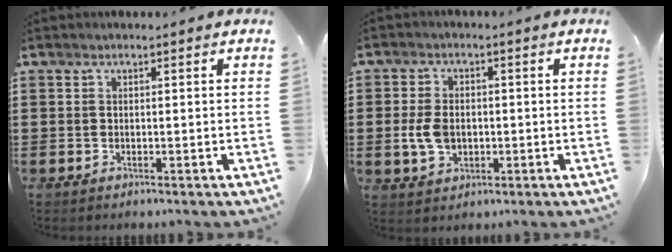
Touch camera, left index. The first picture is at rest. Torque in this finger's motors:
{"motor_torque": [0.97, 0.52, 0.50, 0.06]}